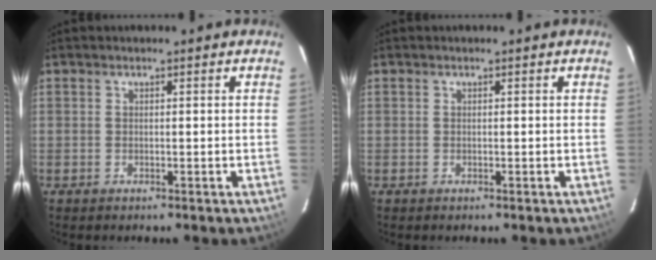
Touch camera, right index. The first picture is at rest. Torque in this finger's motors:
{"motor_torque": [0.00, 0.00, -0.03, 0.00]}